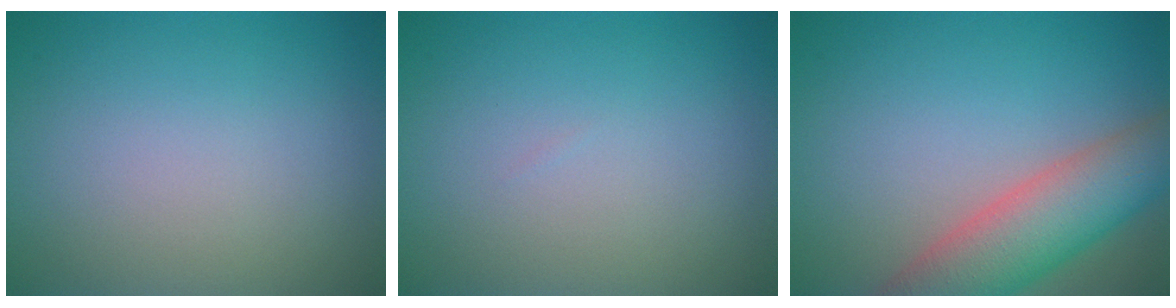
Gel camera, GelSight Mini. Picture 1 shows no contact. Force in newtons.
{"total": 0.0}
{"total": 7.6, "press": 7.6, "slide": 0.5}